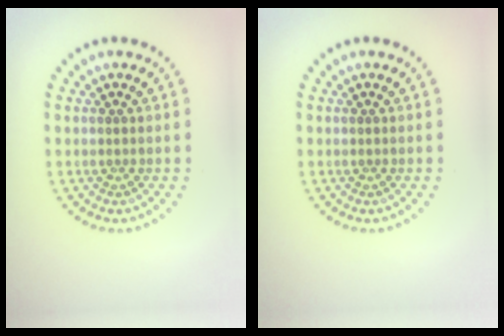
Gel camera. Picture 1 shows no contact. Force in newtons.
{"total": 0.0}